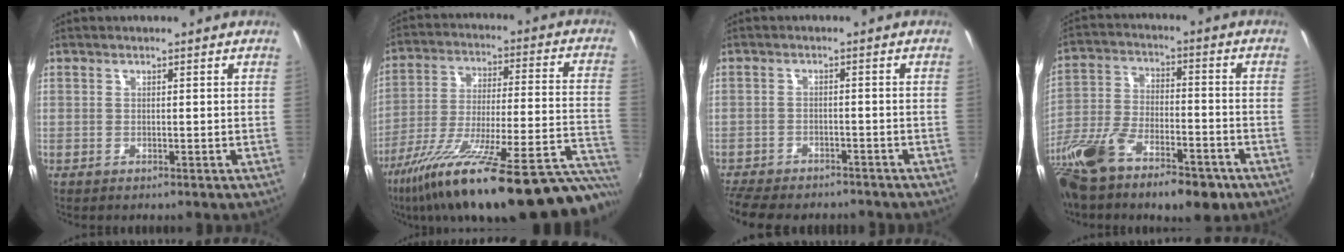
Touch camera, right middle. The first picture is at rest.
{"total": 32.9, "force": [-25.7, 4.3, 20.1], "torque": [-0.282, -0.081, -0.379]}
{"total": 10.5, "force": [-9.1, 3.2, 4.0], "torque": [-0.104, -0.024, -0.144]}
{"total": 19.6, "force": [-13.2, 7.2, 12.6], "torque": [-0.262, -0.050, -0.229]}